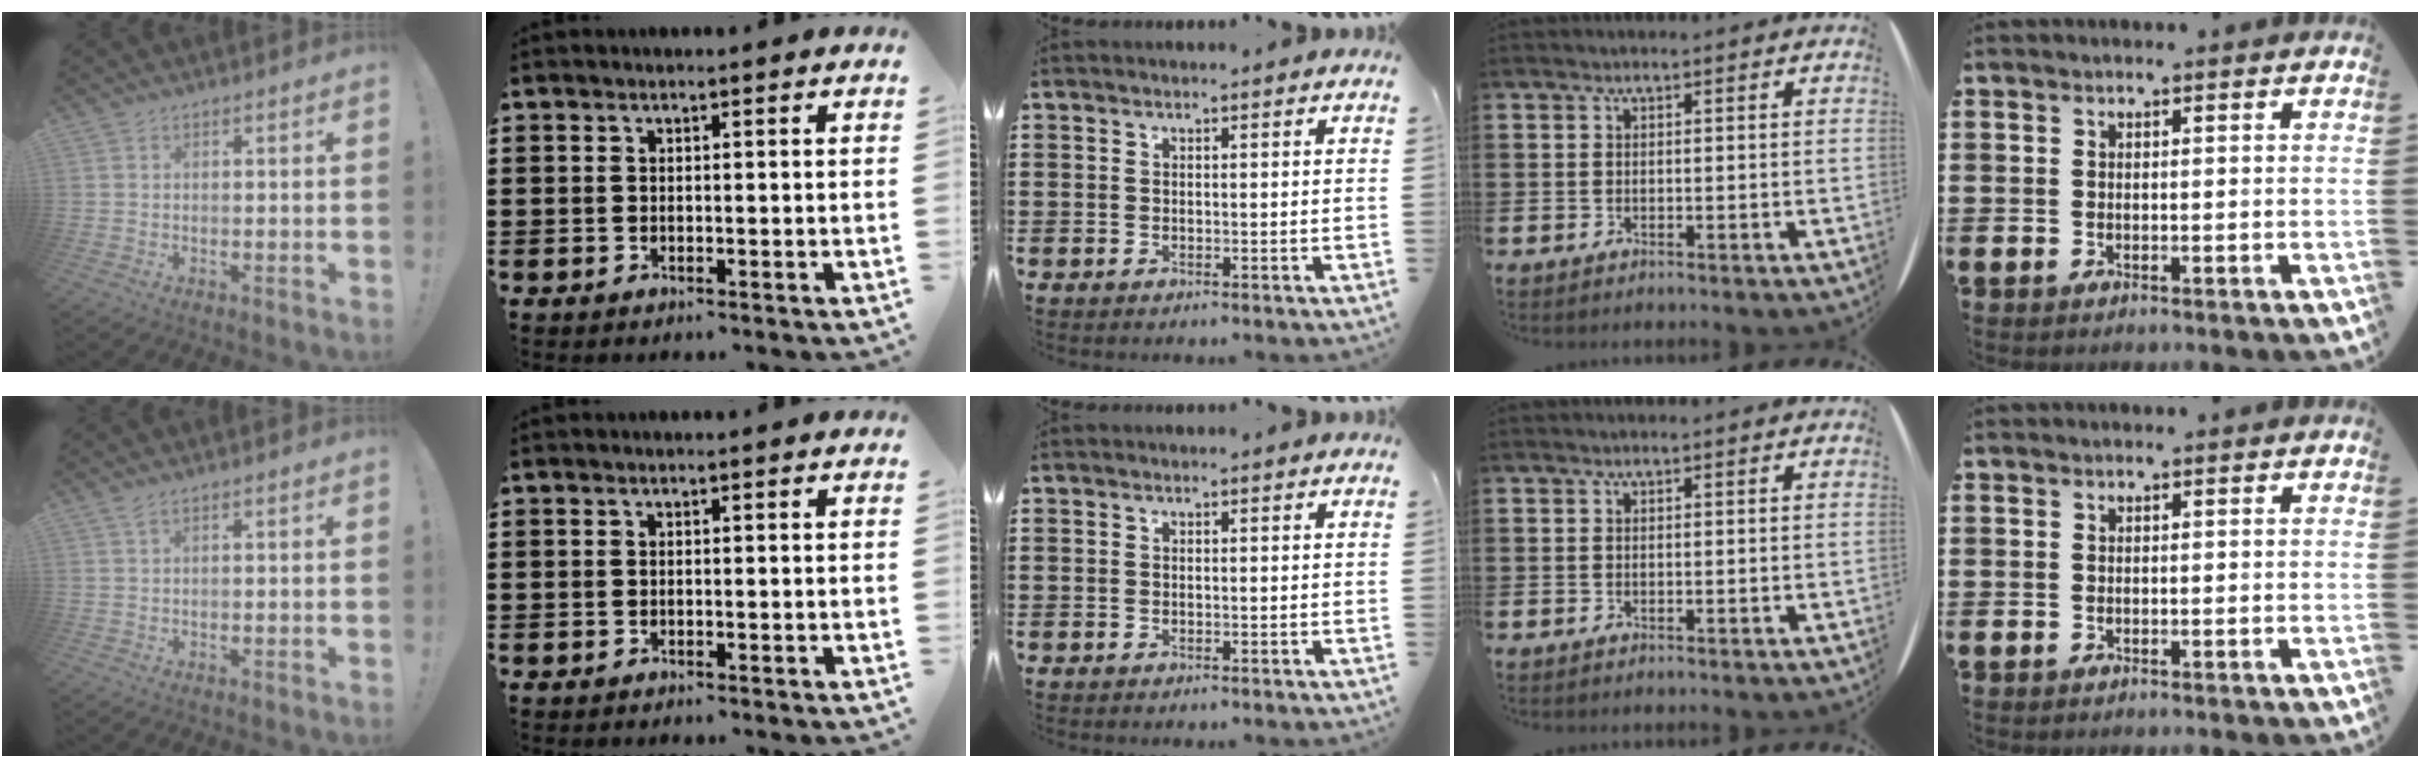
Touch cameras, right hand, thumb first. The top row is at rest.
{"thumb": {"total": 1.2, "force": [0.6, -0.1, 1.0], "torque": [-0.026, 0.001, 0.011]}}